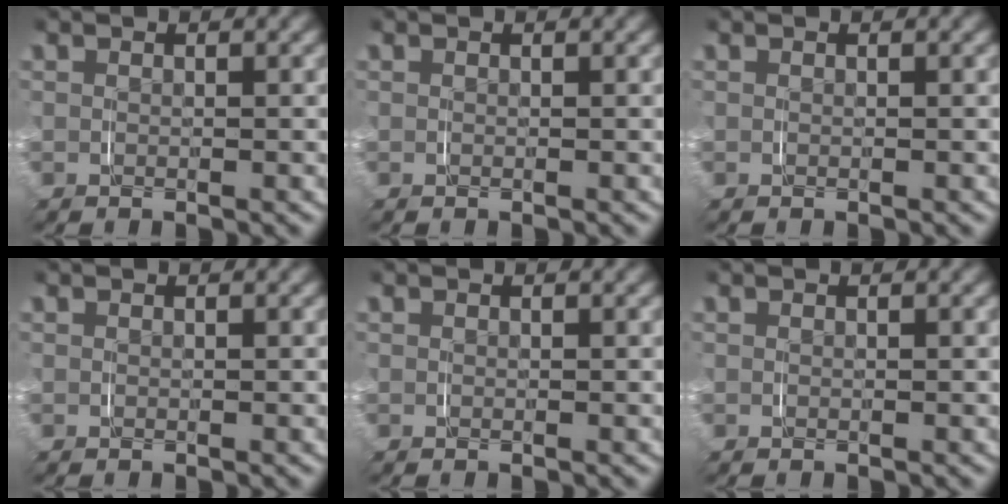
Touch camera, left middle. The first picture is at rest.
{"total": 0.0}
{"total": 0.0}
{"total": 0.0}
{"total": 0.0}
{"total": 0.0}